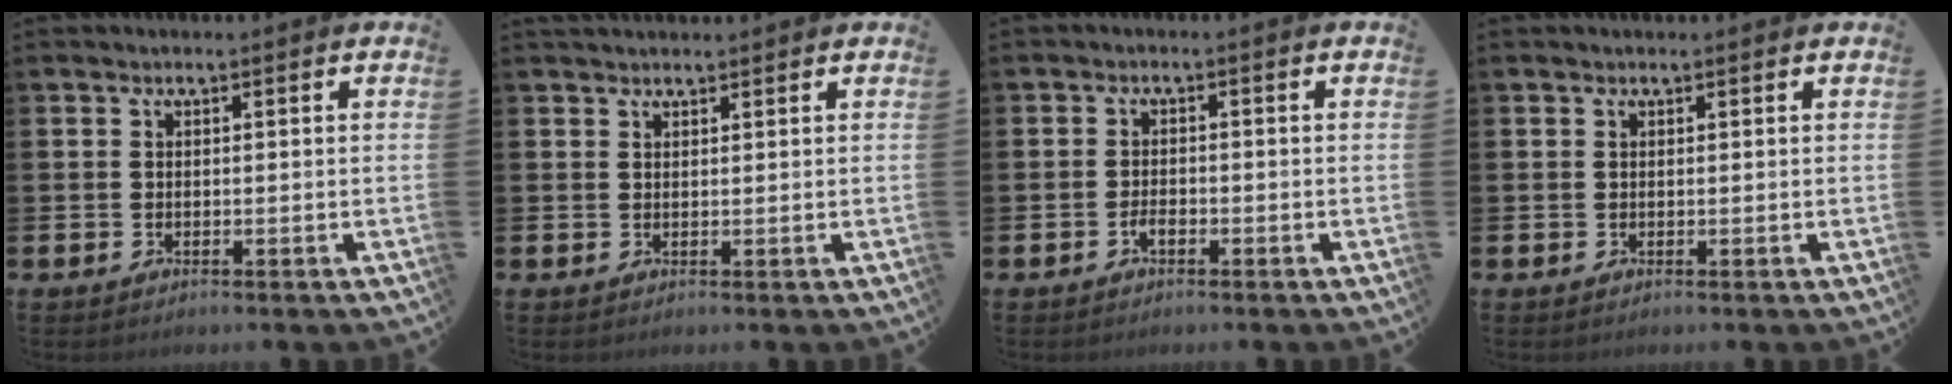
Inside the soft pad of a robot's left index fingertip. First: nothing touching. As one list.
[{"total": 1.4, "force": [1.3, 0.4, 0.2], "torque": [0.010, -0.002, 0.021]}, {"total": 1.4, "force": [-0.8, 0.7, 1.0], "torque": [-0.022, 0.001, -0.014]}, {"total": 0.0}]